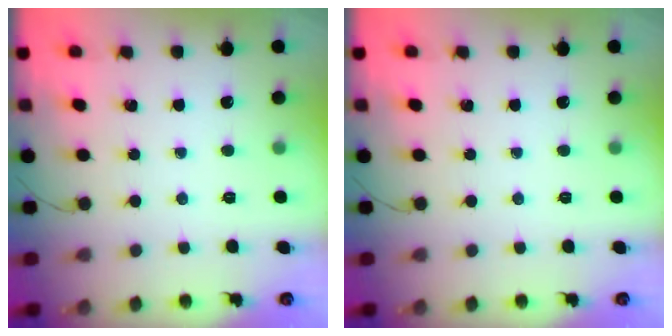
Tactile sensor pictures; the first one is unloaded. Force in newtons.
{"total": 0.0}